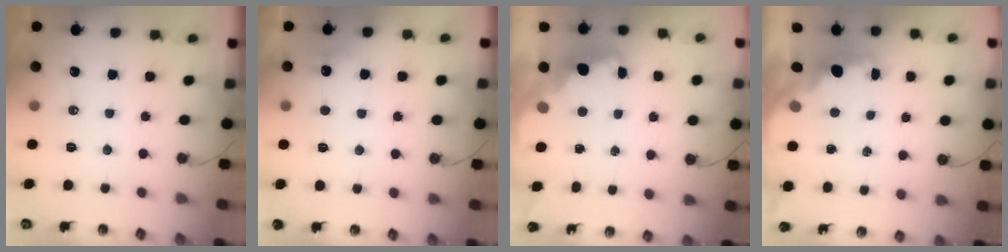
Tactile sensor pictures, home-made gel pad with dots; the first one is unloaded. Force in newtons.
{"total": 5.6, "press": 5.6, "slide": 0.4}
{"total": 2.6, "press": 2.5, "slide": 0.7}
{"total": 1.6, "press": 1.5, "slide": 0.6}